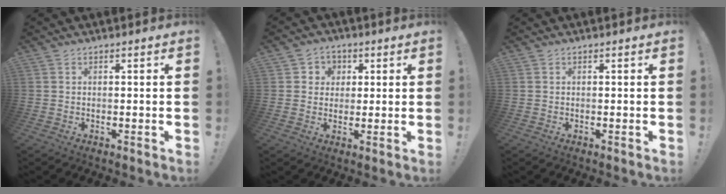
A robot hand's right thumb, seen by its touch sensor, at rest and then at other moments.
{"total": 4.8, "force": [0.6, 4.7, 0.7], "torque": [-0.008, -0.003, 0.011]}
{"total": 0.0}